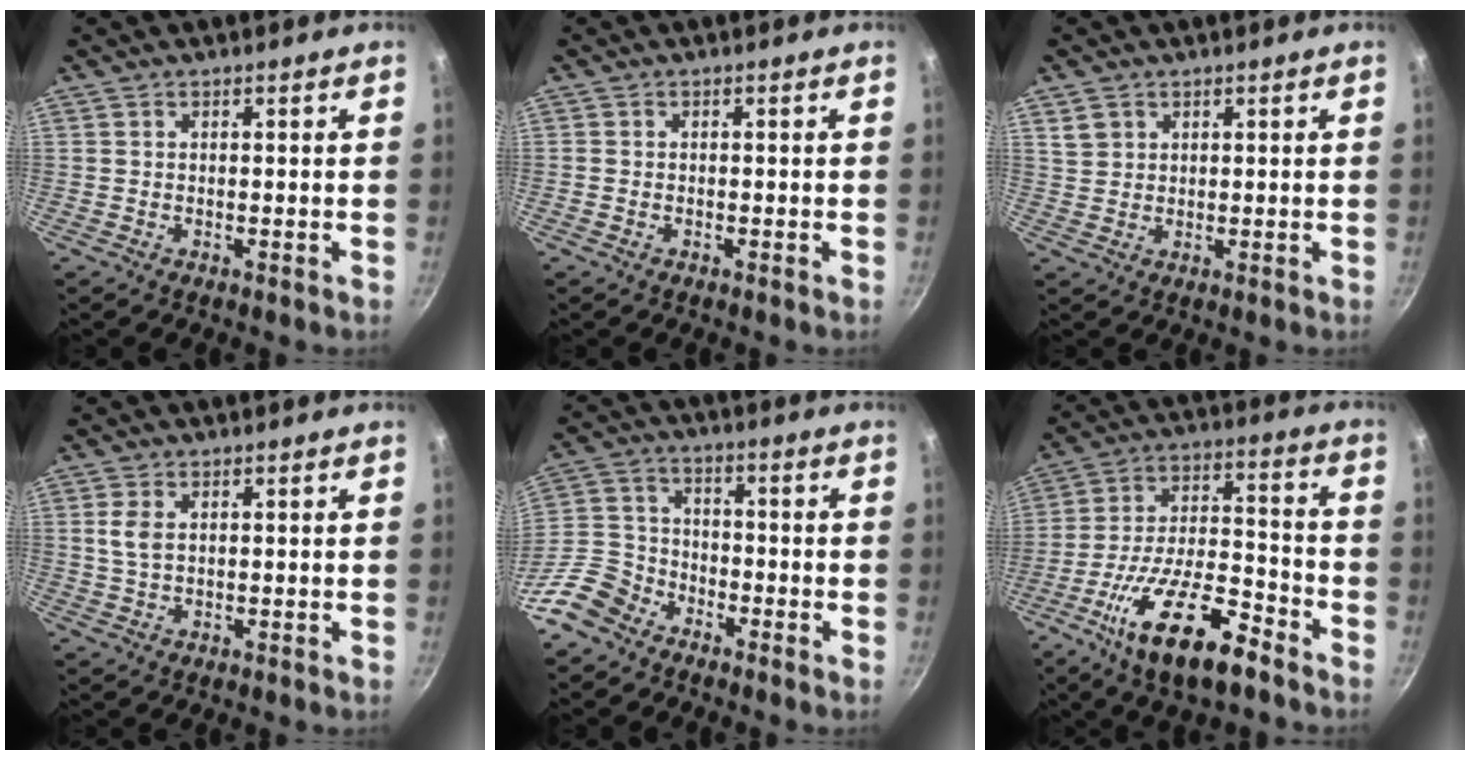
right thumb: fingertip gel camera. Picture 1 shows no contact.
{"total": 0.5, "force": [-0.4, 0.3, 0.2], "torque": [-0.007, 0.003, -0.009]}
{"total": 3.3, "force": [1.6, 2.6, 1.2], "torque": [-0.012, 0.001, 0.034]}
{"total": 3.6, "force": [0.9, 2.1, 2.7], "torque": [-0.056, -0.001, 0.017]}
{"total": 9.7, "force": [-6.6, 6.3, 3.4], "torque": [-0.052, 0.060, -0.147]}
{"total": 18.2, "force": [-10.5, 6.4, 13.4], "torque": [-0.231, 0.049, -0.192]}